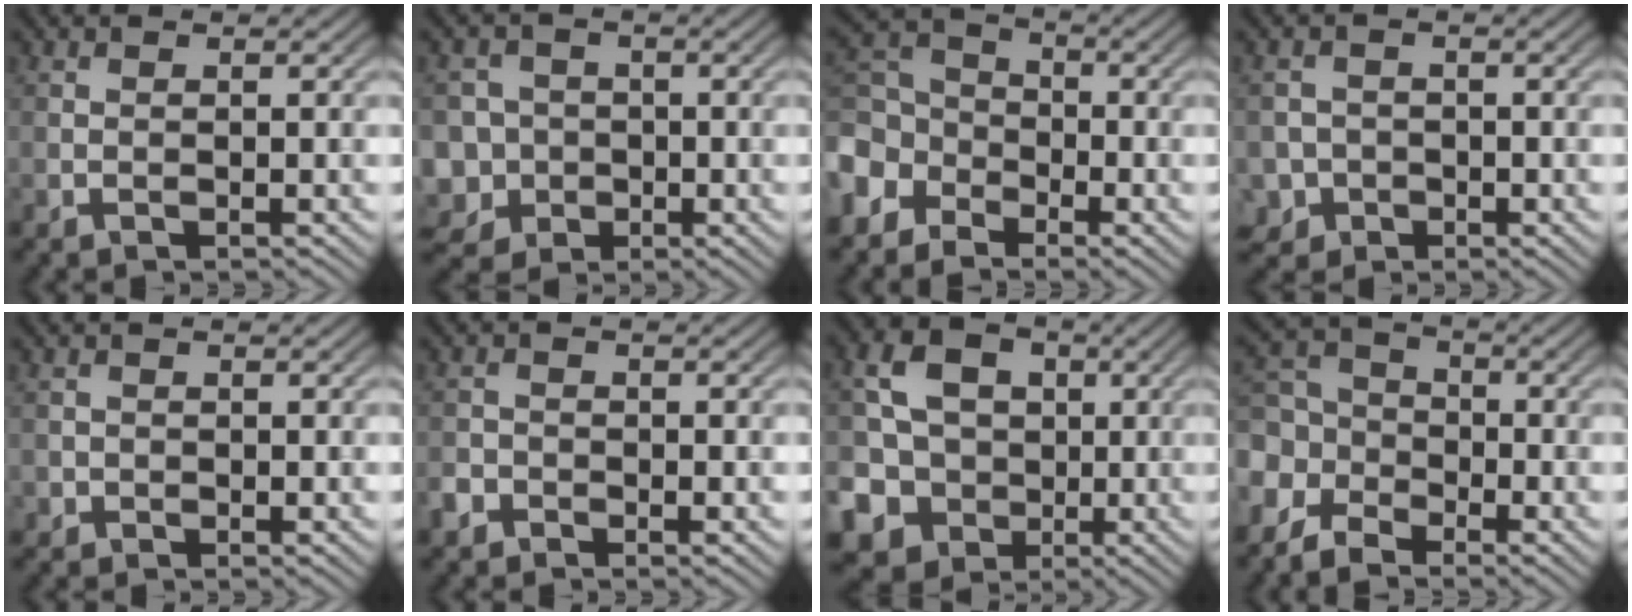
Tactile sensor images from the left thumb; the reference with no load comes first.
{"total": 7.5, "force": [-2.3, 6.9, 1.9], "torque": [-0.062, -0.010, -0.066]}
{"total": 7.7, "force": [-3.8, 5.8, 3.2], "torque": [-0.085, -0.002, -0.101]}
{"total": 3.9, "force": [-1.7, 3.5, 0.5], "torque": [-0.002, -0.004, -0.042]}
{"total": 1.5, "force": [-0.3, 1.4, 0.4], "torque": [-0.003, -0.008, -0.006]}
{"total": 2.7, "force": [-1.5, 1.8, 1.2], "torque": [-0.024, -0.005, -0.031]}
{"total": 11.0, "force": [-0.7, 10.0, 4.4], "torque": [-0.135, -0.012, -0.034]}
{"total": 6.3, "force": [-3.1, 4.6, 3.0], "torque": [-0.075, 0.000, -0.079]}